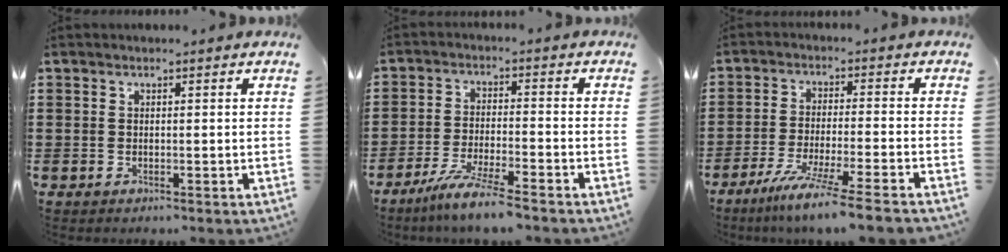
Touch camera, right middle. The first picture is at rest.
{"total": 6.4, "force": [-5.5, -0.3, 3.3], "torque": [-0.069, -0.016, -0.103]}
{"total": 7.5, "force": [-6.1, -0.8, 4.2], "torque": [-0.076, -0.016, -0.115]}